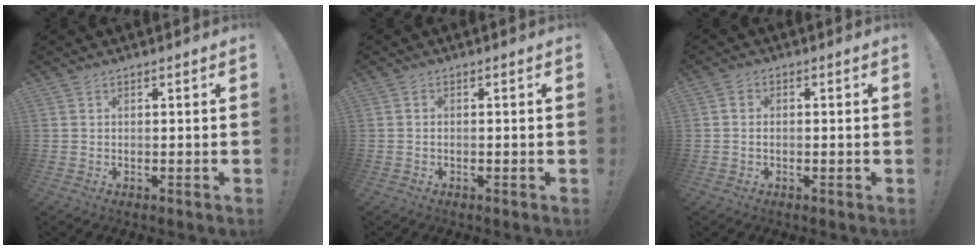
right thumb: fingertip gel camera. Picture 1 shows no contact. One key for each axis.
{"total": 0.6, "fx": -0.5, "fy": 0.3, "fz": 0.1, "tx": -0.006, "ty": 0.002, "tz": -0.008}
{"total": 1.8, "fx": -0.4, "fy": 1.4, "fz": 1.1, "tx": -0.015, "ty": 0.005, "tz": -0.009}